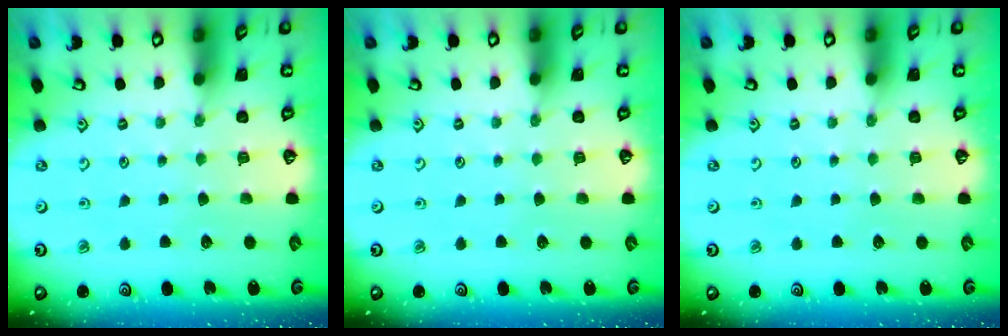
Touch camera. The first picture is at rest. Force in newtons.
{"total": 0.0}
{"total": 0.0}